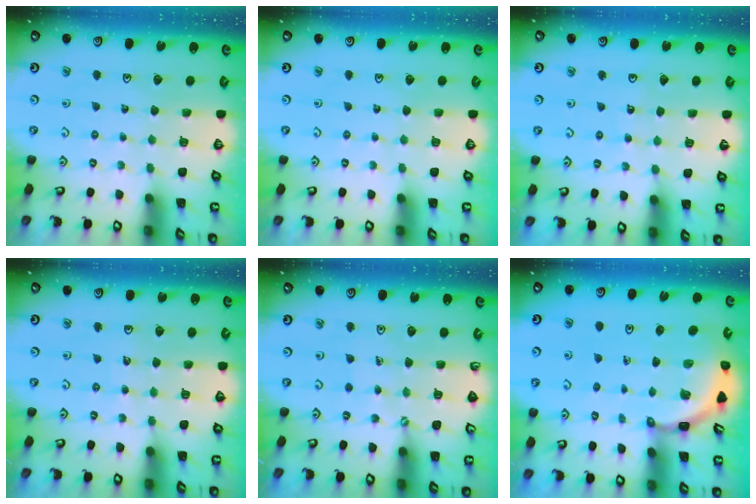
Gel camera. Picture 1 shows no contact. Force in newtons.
{"total": 0.0}
{"total": 3.6, "press": 3.6, "slide": 0.4}
{"total": 5.0, "press": 4.7, "slide": 1.6}
{"total": 0.5, "press": 0.5, "slide": 0.1}
{"total": 3.5, "press": 3.5, "slide": 0.2}